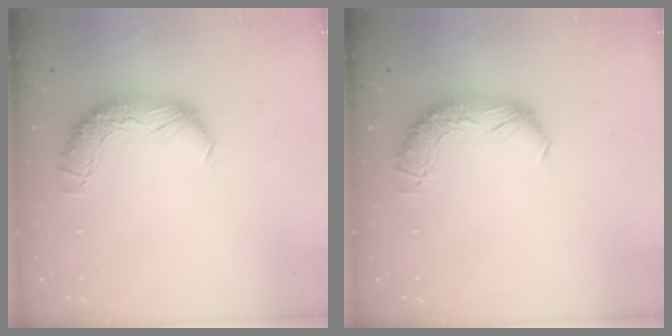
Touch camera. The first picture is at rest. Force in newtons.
{"total": 0.0}